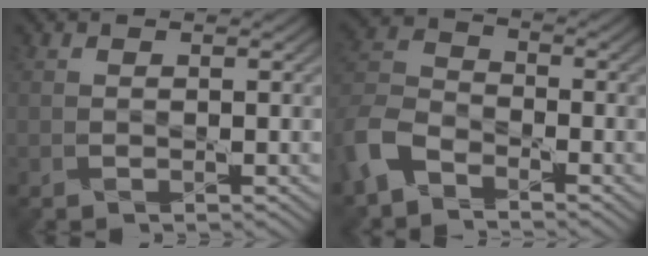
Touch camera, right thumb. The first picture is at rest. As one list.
[{"total": 7.4, "force": [-5.1, 4.0, 3.6], "torque": [-0.093, 0.000, -0.124]}]